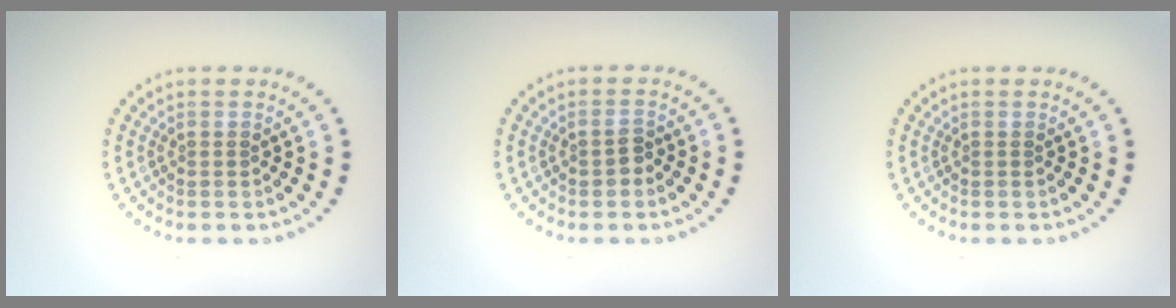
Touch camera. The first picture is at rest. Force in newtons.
{"total": 1.3, "press": 1.3, "slide": 0.4}
{"total": 0.0}